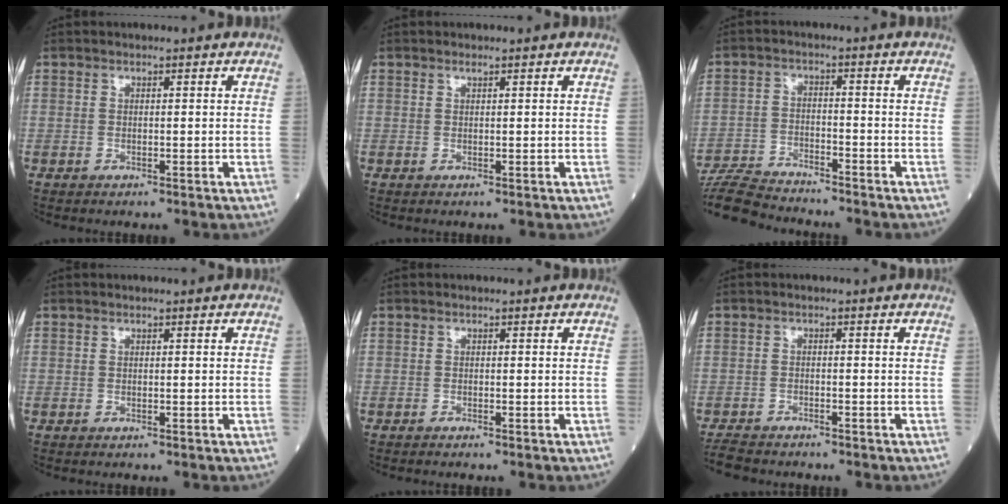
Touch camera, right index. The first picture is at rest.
{"total": 0.0}
{"total": 9.5, "force": [-9.3, 0.7, 1.6], "torque": [-0.033, -0.007, -0.173]}
{"total": 0.0}
{"total": 0.5, "force": [-0.5, -0.1, 0.1], "torque": [0.000, 0.000, -0.011]}
{"total": 4.5, "force": [-4.2, 1.5, 0.8], "torque": [-0.014, -0.010, -0.077]}